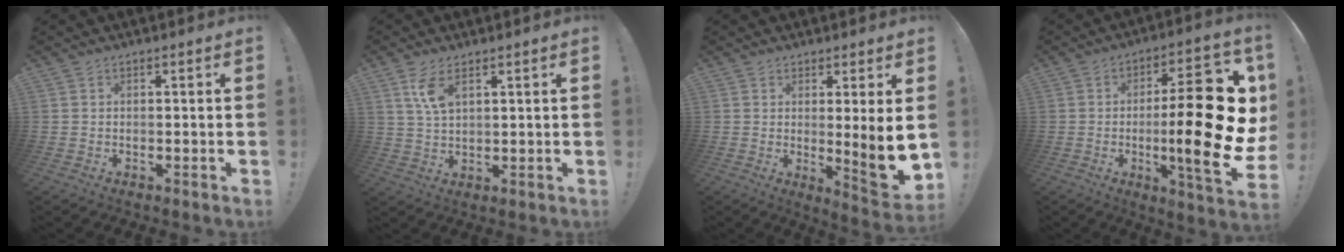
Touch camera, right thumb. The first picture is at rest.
{"total": 6.5, "force": [3.2, 2.9, 4.9], "torque": [-0.089, -0.015, 0.055]}
{"total": 10.4, "force": [0.4, 0.5, 10.4], "torque": [-0.130, -0.028, 0.006]}
{"total": 26.2, "force": [-1.6, 6.4, 25.3], "torque": [-0.383, 0.000, -0.024]}